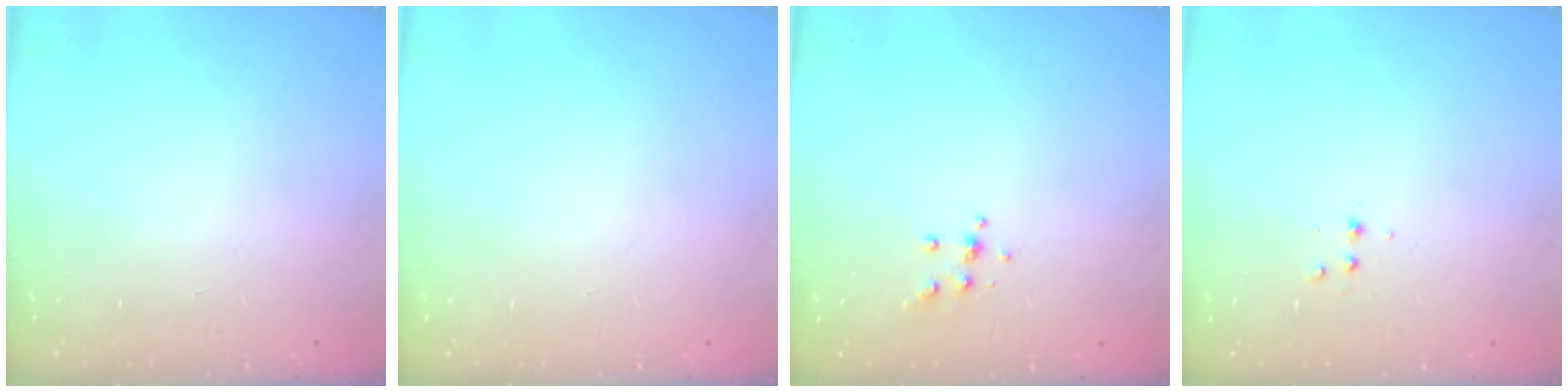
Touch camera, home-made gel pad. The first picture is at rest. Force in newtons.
{"total": 0.0}
{"total": 4.2, "press": 4.2, "slide": 0.4}
{"total": 2.9, "press": 2.7, "slide": 1.1}